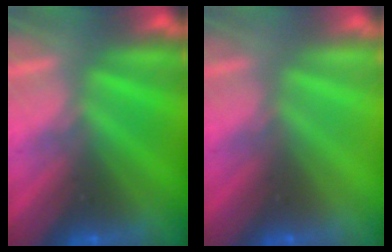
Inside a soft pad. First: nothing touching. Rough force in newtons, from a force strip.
{"total": 2.9}